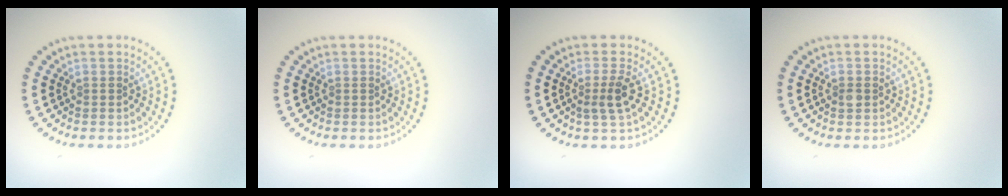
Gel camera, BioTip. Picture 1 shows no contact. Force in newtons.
{"total": 0.0}
{"total": 2.2, "press": 1.7, "slide": 1.4}
{"total": 0.9, "press": 0.9, "slide": 0.1}